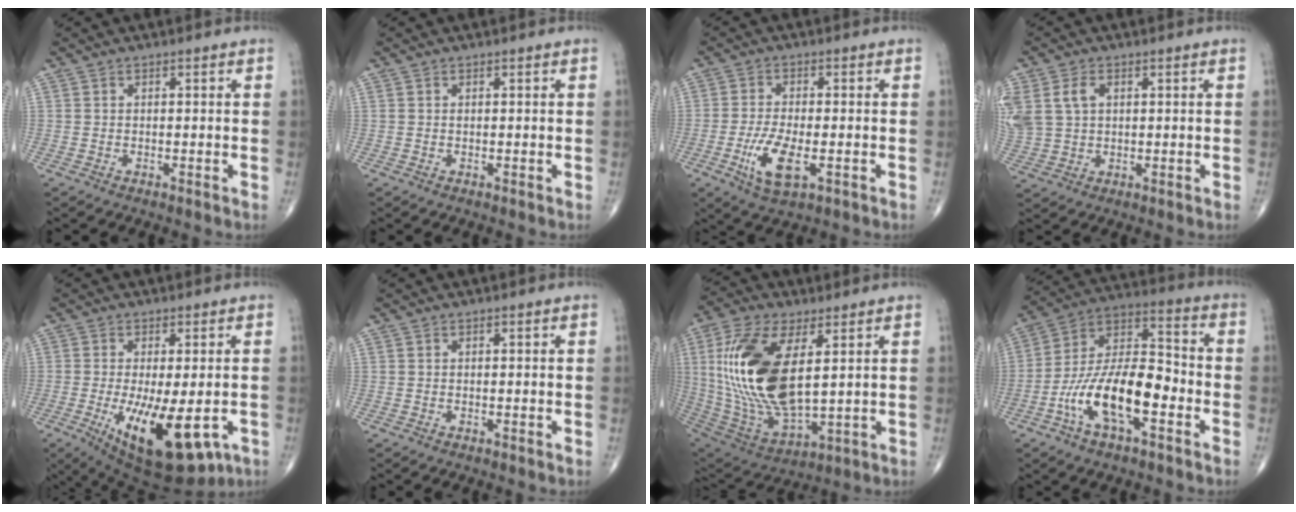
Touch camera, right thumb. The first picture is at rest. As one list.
[{"total": 0.0}, {"total": 7.8, "force": [-2.6, 3.0, 6.8], "torque": [-0.135, -0.005, -0.044]}, {"total": 10.9, "force": [3.0, 7.8, 7.0], "torque": [-0.183, 0.009, 0.068]}, {"total": 15.5, "force": [-4.9, 5.9, 13.5], "torque": [-0.214, -0.022, -0.056]}, {"total": 0.0}, {"total": 23.2, "force": [4.3, 10.7, 20.1], "torque": [-0.417, -0.026, 0.090]}, {"total": 17.2, "force": [-6.2, 7.3, 14.3], "torque": [-0.252, 0.051, -0.113]}]